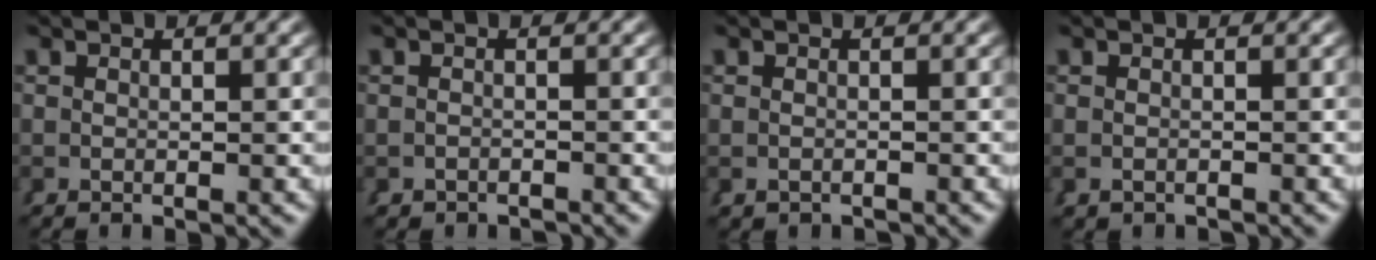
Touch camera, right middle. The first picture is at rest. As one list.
[{"total": 1.4, "force": [-1.3, 0.0, -0.4], "torque": [0.005, -0.011, -0.015]}, {"total": 1.0, "force": [-0.8, 0.4, 0.1], "torque": [-0.013, -0.009, -0.007]}, {"total": 0.9, "force": [-0.8, 0.4, 0.1], "torque": [-0.012, -0.009, -0.006]}]